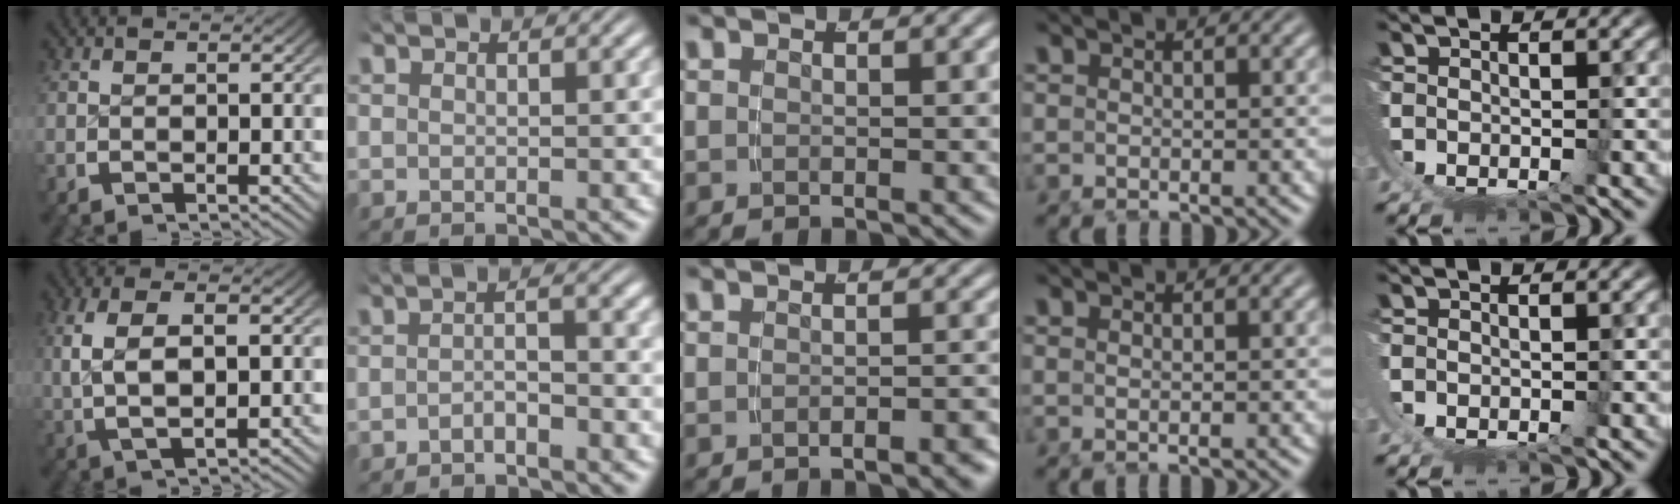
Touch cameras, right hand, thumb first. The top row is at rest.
{"thumb": {"total": 6.2, "force": [1.0, 3.3, 5.1], "torque": [-0.109, -0.002, 0.028]}, "index": {"total": 2.2, "force": [-1.4, 0.6, 1.6], "torque": [-0.019, -0.001, -0.026]}, "middle": {"total": 1.7, "force": [-1.6, -0.1, 0.7], "torque": [-0.007, 0.006, -0.028]}, "ring": {"total": 1.0, "force": [0.0, -0.9, 0.4], "torque": [-0.005, -0.008, 0.006]}, "little": {"total": 0.5, "force": [0.2, -0.2, 0.4], "torque": [-0.010, -0.002, 0.004]}}